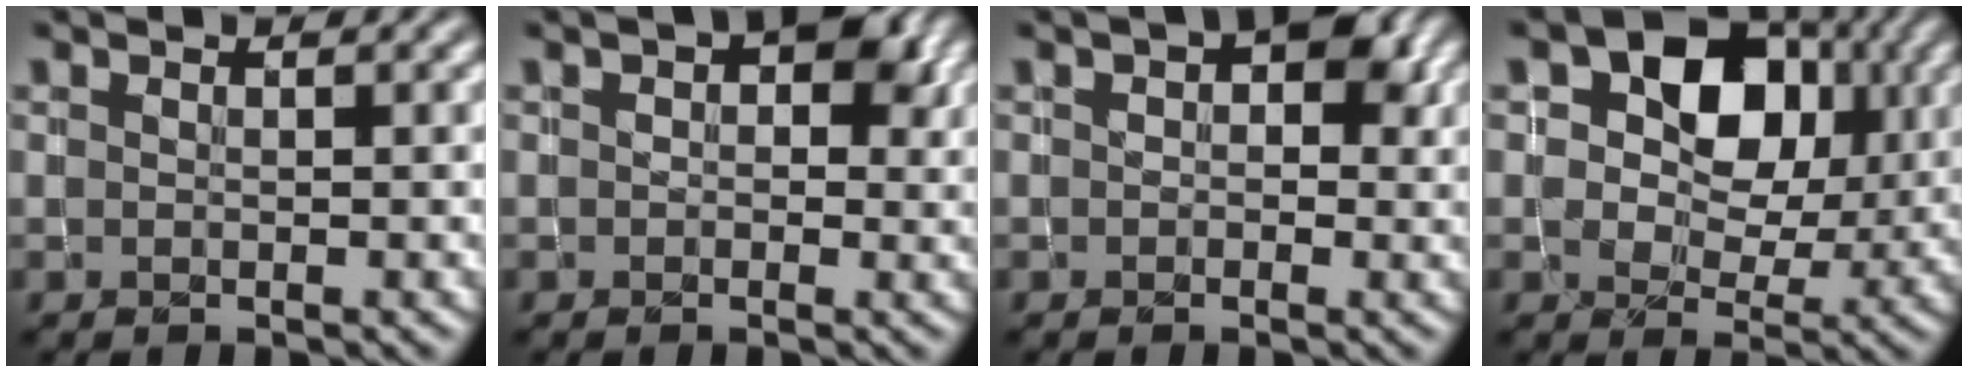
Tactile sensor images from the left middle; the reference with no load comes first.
{"total": 4.2, "force": [0.9, 2.7, 3.0], "torque": [-0.029, 0.006, 0.009]}
{"total": 4.0, "force": [0.8, 2.6, 2.9], "torque": [-0.026, 0.007, 0.008]}
{"total": 9.3, "force": [2.6, 6.5, 6.0], "torque": [-0.087, 0.016, 0.027]}